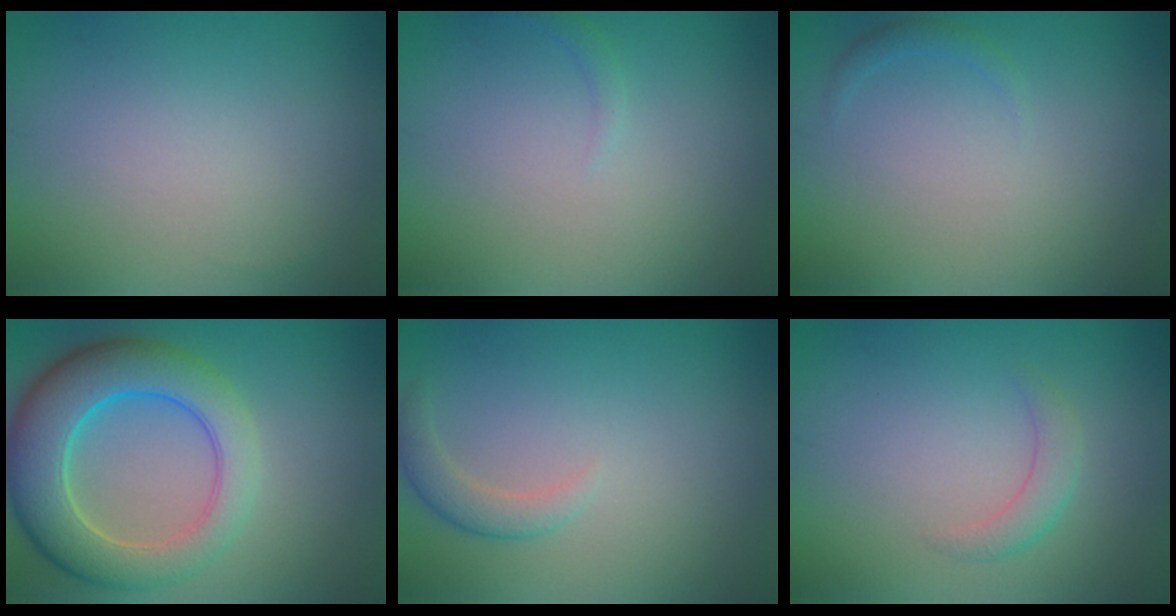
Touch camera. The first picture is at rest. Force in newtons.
{"total": 0.7, "press": 0.7, "slide": 0.1}
{"total": 0.8, "press": 0.8, "slide": 0.1}
{"total": 8.3, "press": 8.3, "slide": 0.4}
{"total": 1.8, "press": 1.7, "slide": 0.2}
{"total": 1.7, "press": 1.7, "slide": 0.1}